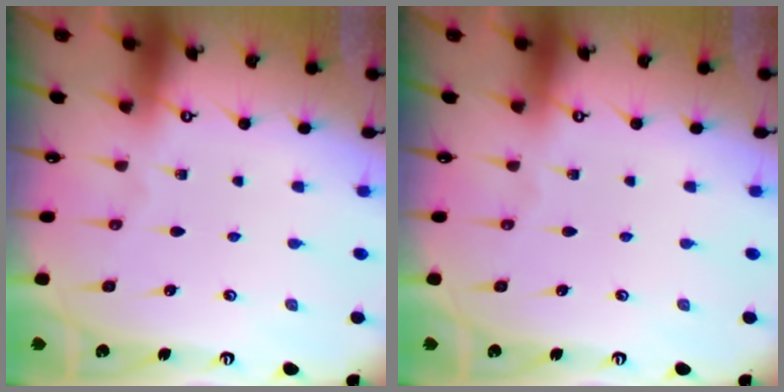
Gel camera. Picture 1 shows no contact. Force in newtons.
{"total": 0.0}